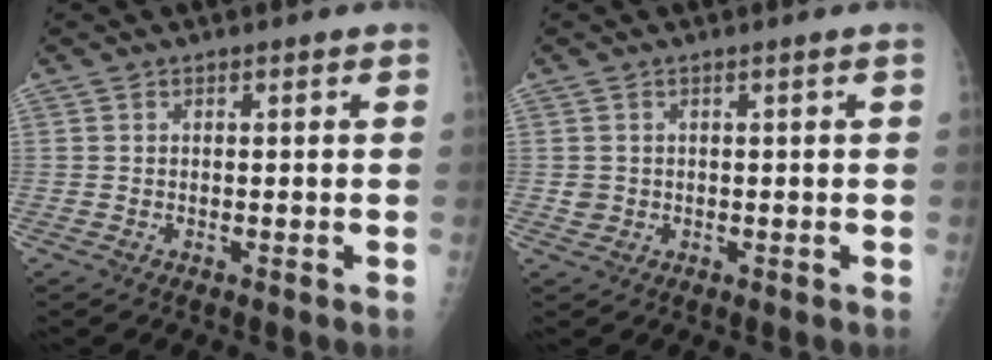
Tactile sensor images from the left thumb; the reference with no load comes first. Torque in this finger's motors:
{"motor_torque": [0.10, -0.04, -0.19, -0.03, -0.01]}